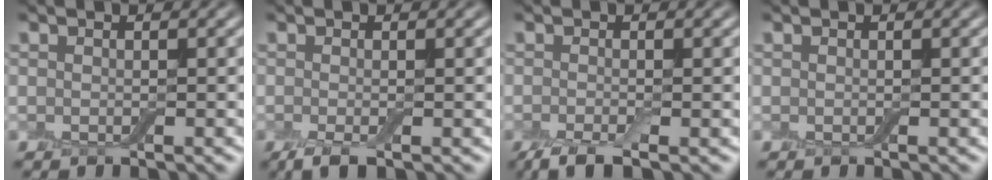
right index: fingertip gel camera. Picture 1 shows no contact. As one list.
[{"total": 2.0, "force": [-1.0, 0.4, 1.6], "torque": [-0.035, -0.006, -0.023]}, {"total": 2.9, "force": [-2.0, 0.7, 2.1], "torque": [-0.041, -0.006, -0.041]}, {"total": 0.0}]